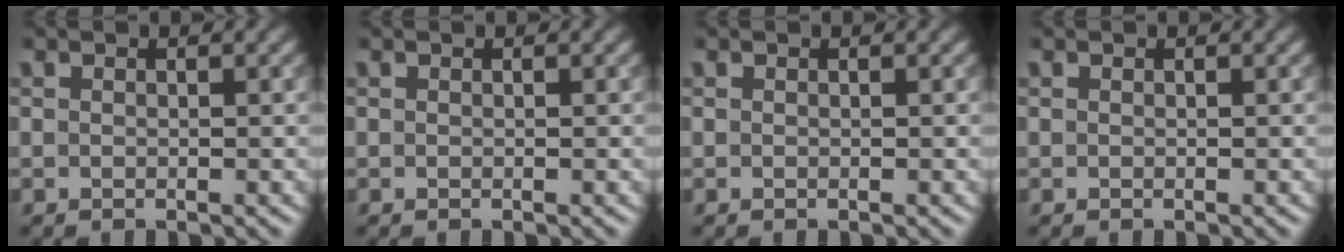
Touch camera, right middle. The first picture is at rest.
{"total": 0.0}
{"total": 0.0}
{"total": 0.0}